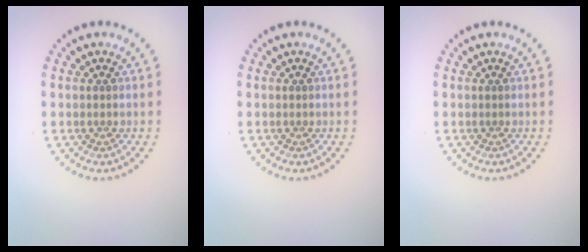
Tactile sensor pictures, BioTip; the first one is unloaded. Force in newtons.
{"total": 0.0}
{"total": 0.0}